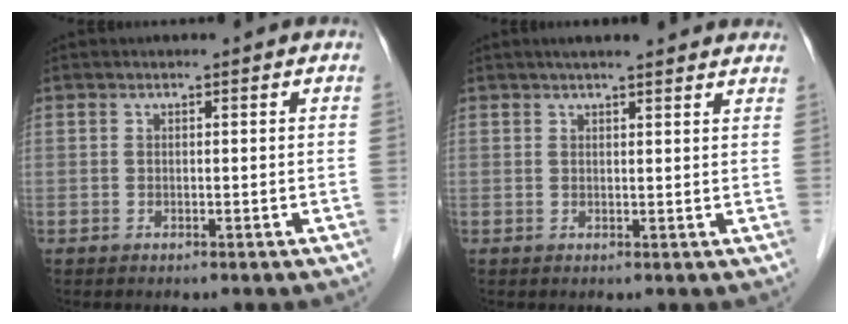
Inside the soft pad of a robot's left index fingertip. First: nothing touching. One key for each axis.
{"total": 10.5, "fx": 9.2, "fy": 1.3, "fz": 5.0, "tx": -0.059, "ty": 0.024, "tz": 0.101}